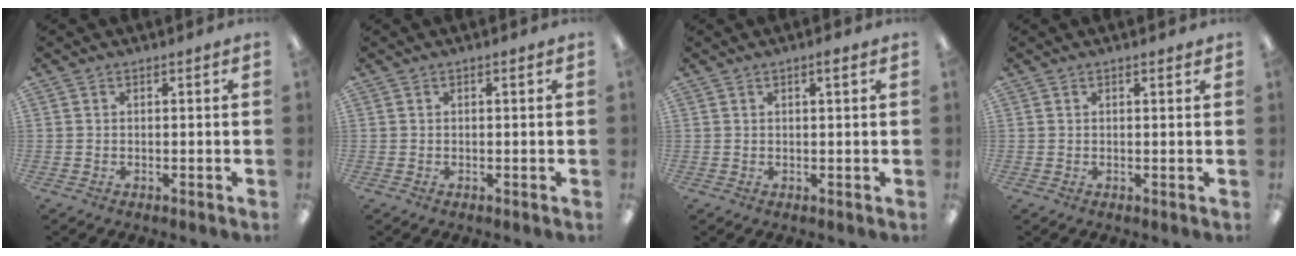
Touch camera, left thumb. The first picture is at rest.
{"total": 0.0}
{"total": 1.5, "force": [0.9, 0.2, 1.2], "torque": [-0.017, -0.002, 0.014]}
{"total": 0.7, "force": [0.5, 0.1, 0.5], "torque": [-0.003, -0.002, 0.008]}